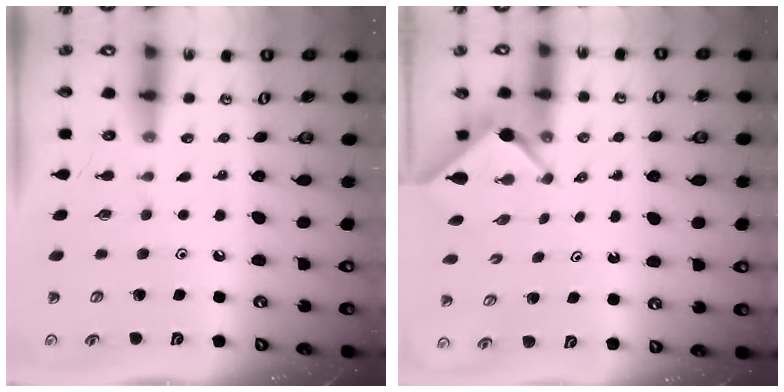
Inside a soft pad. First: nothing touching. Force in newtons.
{"total": 2.4, "press": 2.4, "slide": 0.3}